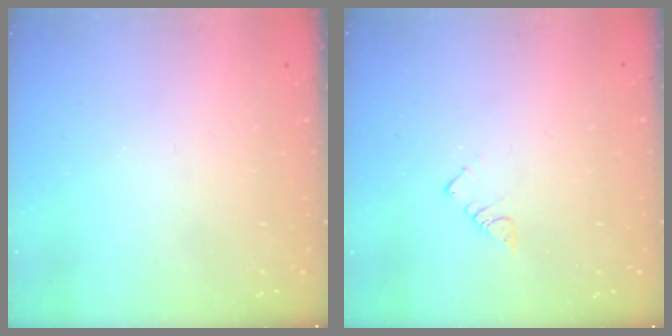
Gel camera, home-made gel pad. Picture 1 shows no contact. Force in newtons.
{"total": 3.4, "press": 3.4, "slide": 0.5}